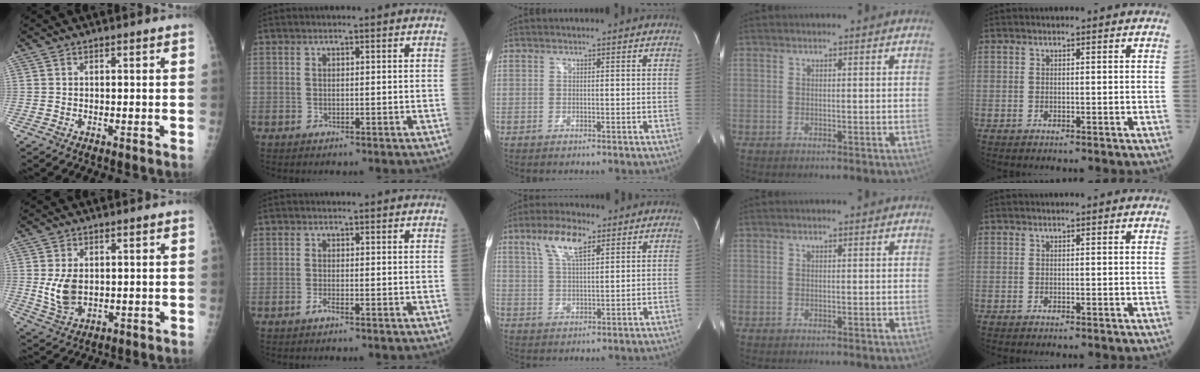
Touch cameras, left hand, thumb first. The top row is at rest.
{"thumb": {"total": 6.4, "force": [0.5, 4.3, 4.8], "torque": [-0.083, -0.011, 0.022]}, "index": {"total": 0.7, "force": [-0.5, -0.1, 0.4], "torque": [-0.011, -0.001, -0.010]}, "middle": {"total": 7.1, "force": [3.9, 2.0, 5.5], "torque": [-0.114, 0.010, 0.076]}}